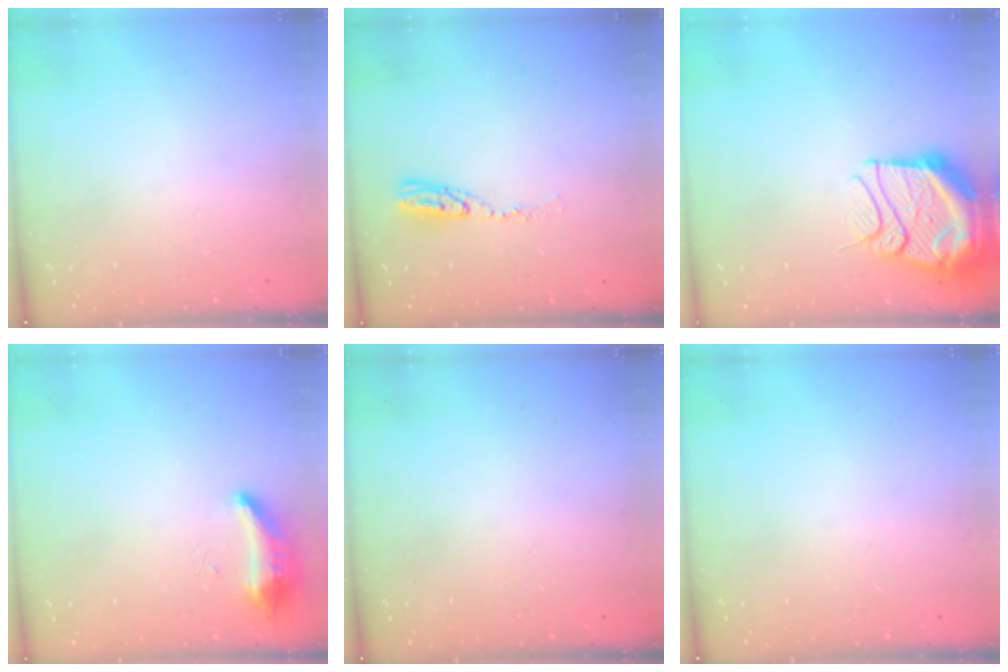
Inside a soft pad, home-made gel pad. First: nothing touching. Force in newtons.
{"total": 5.9, "press": 5.9, "slide": 0.5}
{"total": 17.9, "press": 16.5, "slide": 6.9}
{"total": 16.8, "press": 10.1, "slide": 13.4}
{"total": 0.0}
{"total": 0.0}